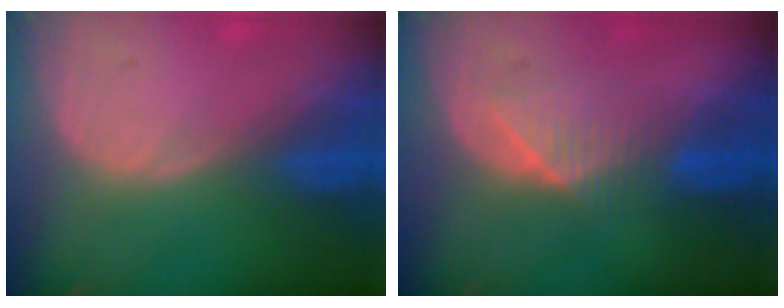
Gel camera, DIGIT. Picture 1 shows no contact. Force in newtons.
{"total": 4.5, "press": 4.4, "slide": 1.0}